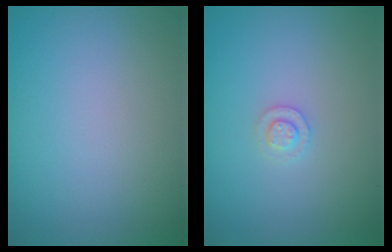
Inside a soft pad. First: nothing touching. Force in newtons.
{"total": 1.3, "press": 1.2, "slide": 0.3}